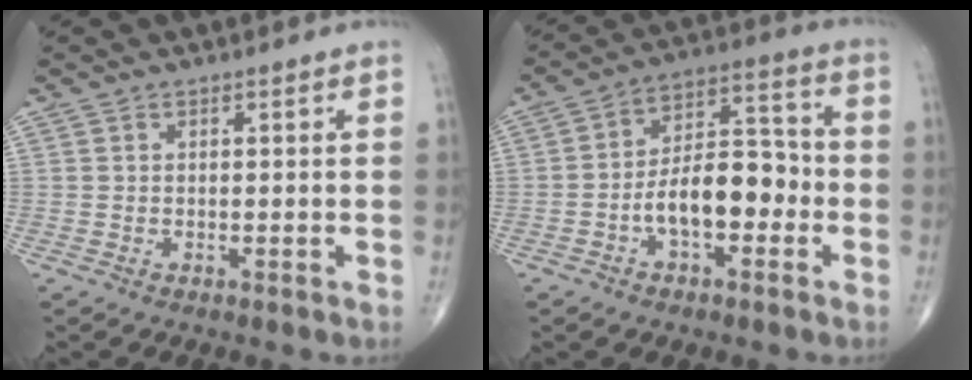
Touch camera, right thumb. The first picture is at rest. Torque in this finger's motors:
{"motor_torque": [1.80, 1.57, 1.39, -0.33, 0.16]}